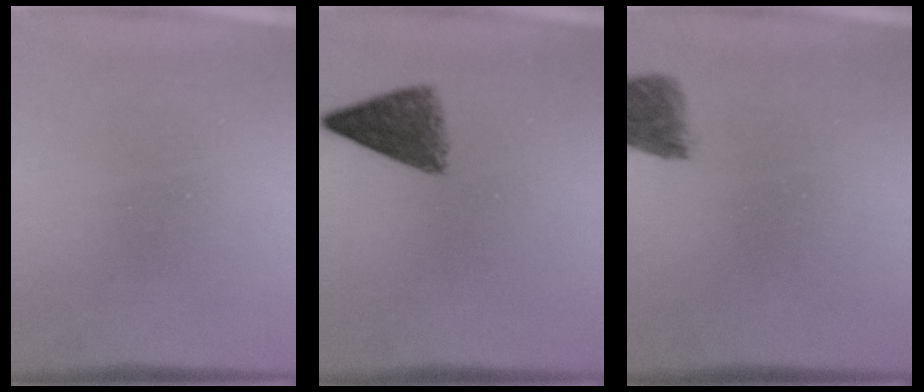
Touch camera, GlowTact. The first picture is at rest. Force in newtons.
{"total": 5.8}
{"total": 4.1}